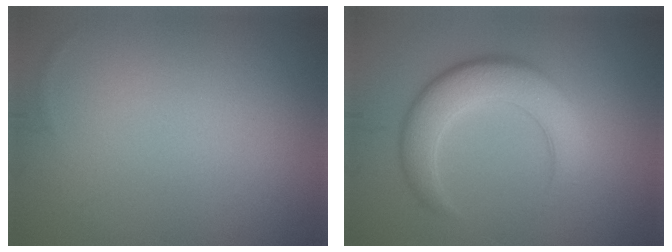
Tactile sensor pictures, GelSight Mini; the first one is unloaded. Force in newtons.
{"total": 6.0, "press": 6.0, "slide": 0.5}